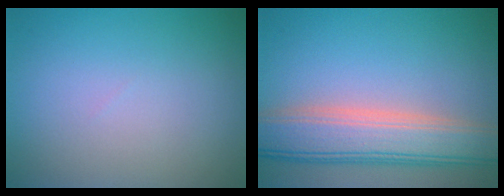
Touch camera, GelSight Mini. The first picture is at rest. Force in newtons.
{"total": 7.5, "press": 7.4, "slide": 0.6}